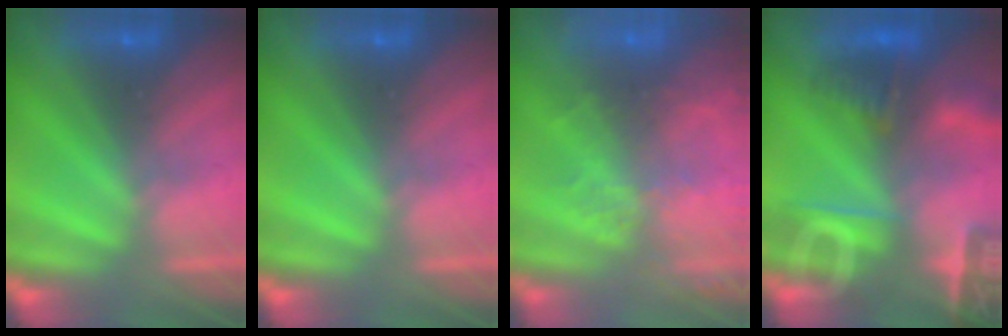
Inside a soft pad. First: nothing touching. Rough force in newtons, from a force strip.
{"total": 0.0}
{"total": 8.7}
{"total": 8.4}